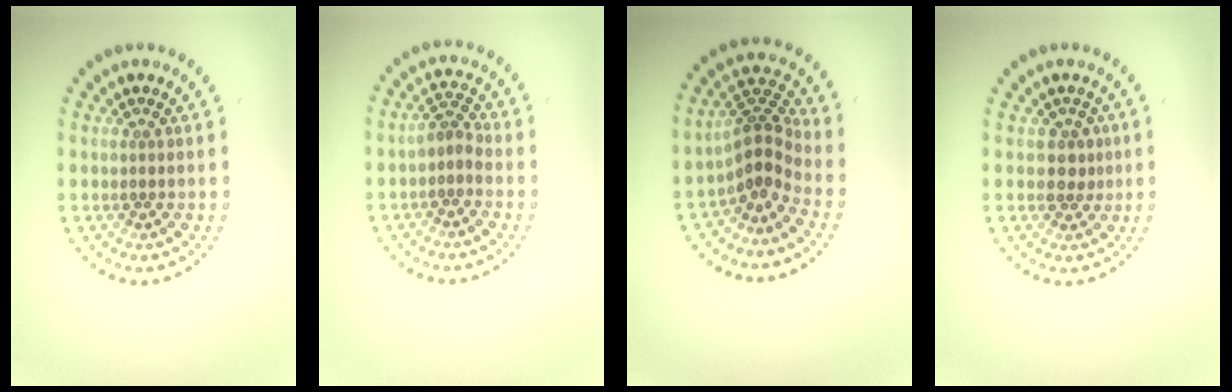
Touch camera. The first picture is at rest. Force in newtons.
{"total": 1.6, "press": 1.2, "slide": 1.1}
{"total": 3.4, "press": 2.4, "slide": 2.4}
{"total": 1.7, "press": 1.5, "slide": 0.8}